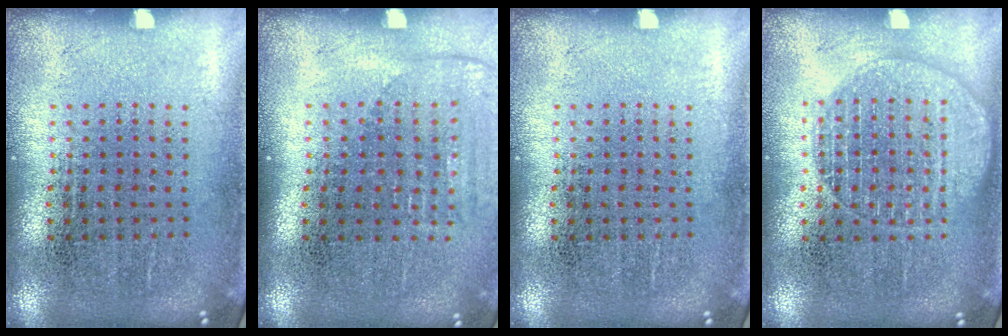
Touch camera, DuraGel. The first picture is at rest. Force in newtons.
{"total": 1.3, "press": 1.2, "slide": 0.6}
{"total": 0.0}
{"total": 1.4, "press": 1.4, "slide": 0.1}